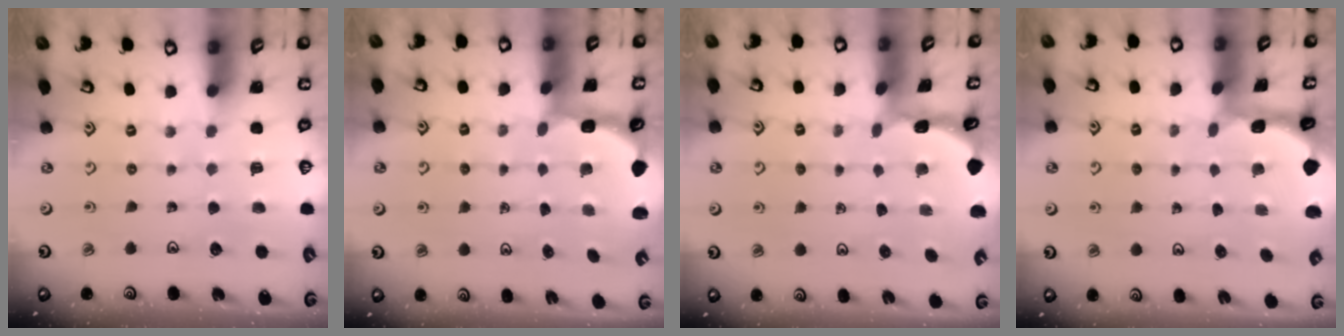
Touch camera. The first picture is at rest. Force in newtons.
{"total": 2.8, "press": 2.5, "slide": 1.4}
{"total": 1.2, "press": 1.2, "slide": 0.1}
{"total": 1.6, "press": 1.5, "slide": 0.3}